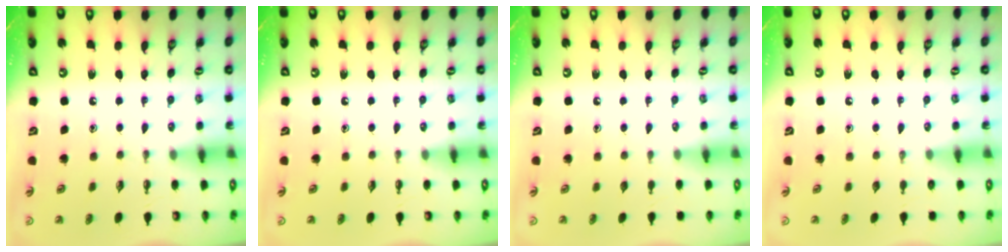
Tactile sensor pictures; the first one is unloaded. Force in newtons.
{"total": 0.0}
{"total": 0.0}
{"total": 0.0}